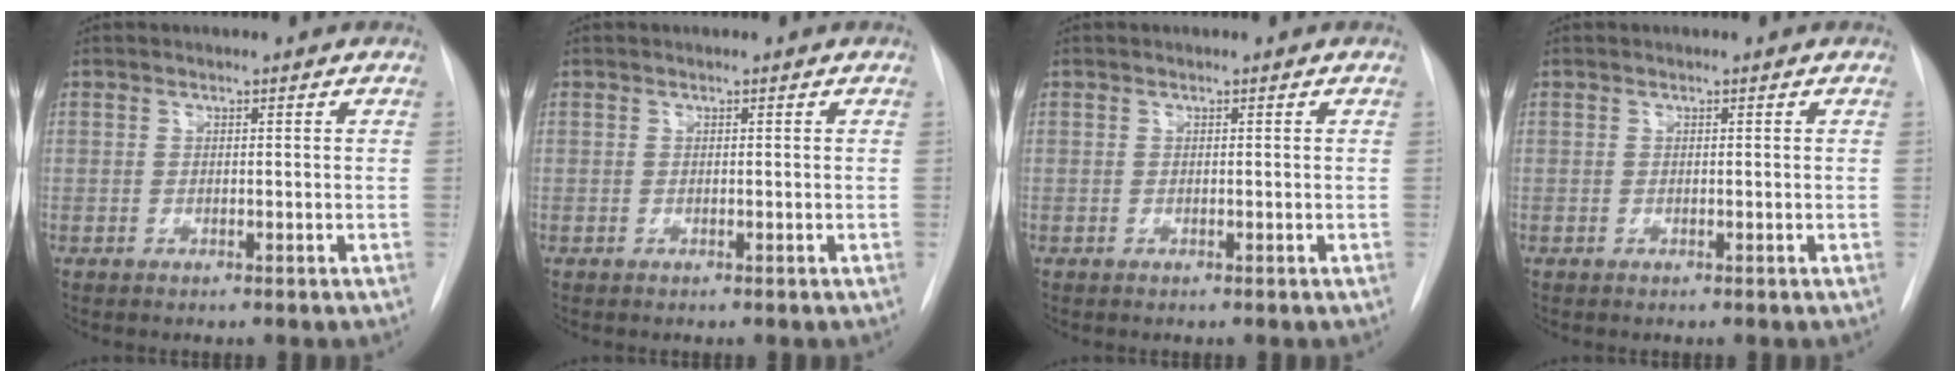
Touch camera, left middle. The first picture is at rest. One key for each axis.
{"total": 0.0}
{"total": 0.0}
{"total": 0.0}